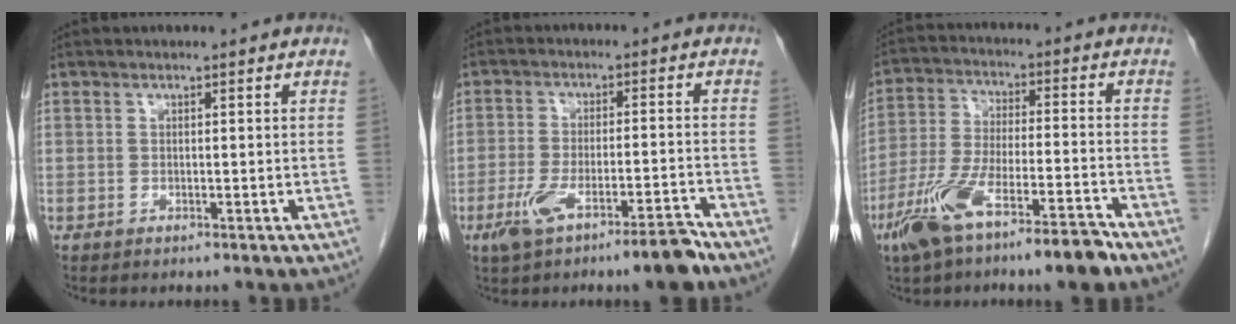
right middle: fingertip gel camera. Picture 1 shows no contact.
{"total": 8.6, "force": [-5.8, 1.2, 6.3], "torque": [-0.114, 0.001, -0.094]}
{"total": 13.0, "force": [-8.7, 2.1, 9.4], "torque": [-0.182, -0.011, -0.152]}